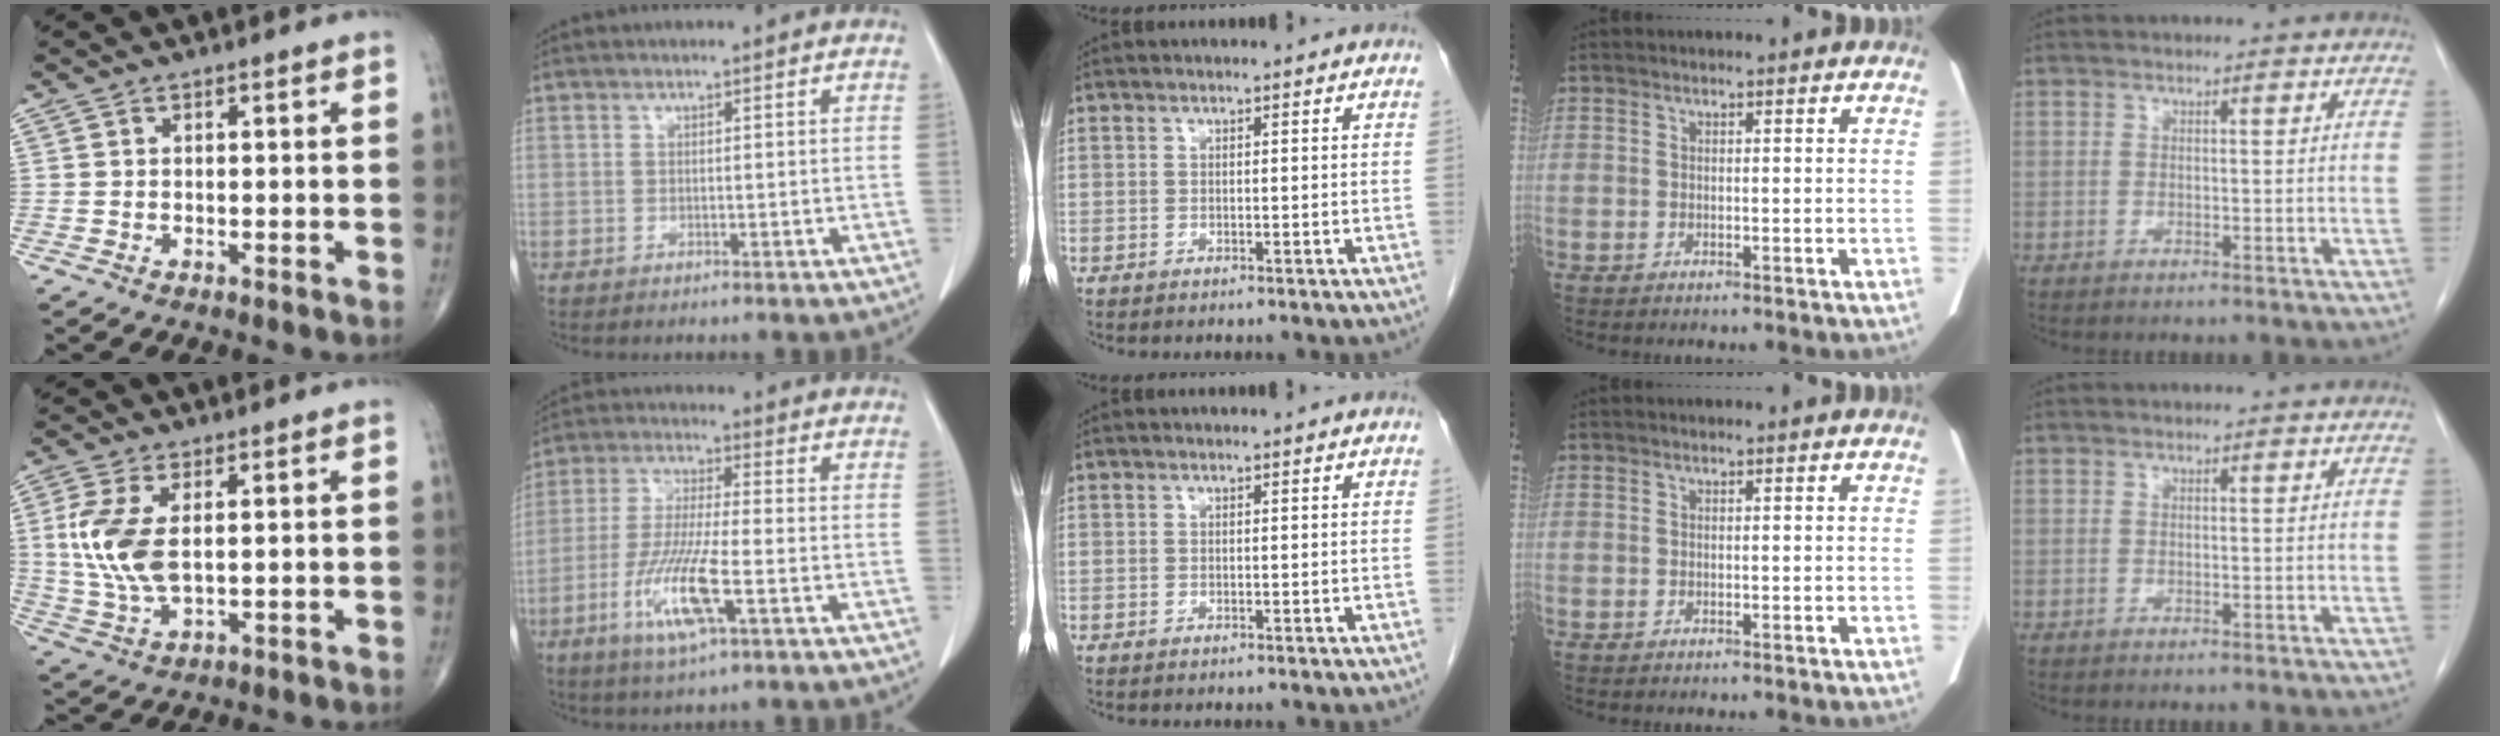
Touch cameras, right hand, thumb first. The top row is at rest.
{"thumb": {"total": 10.5, "force": [1.5, 5.2, 8.9], "torque": [-0.203, -0.006, 0.037]}, "index": {"total": 11.4, "force": [-4.4, 1.5, 10.5], "torque": [-0.213, -0.018, -0.082]}}